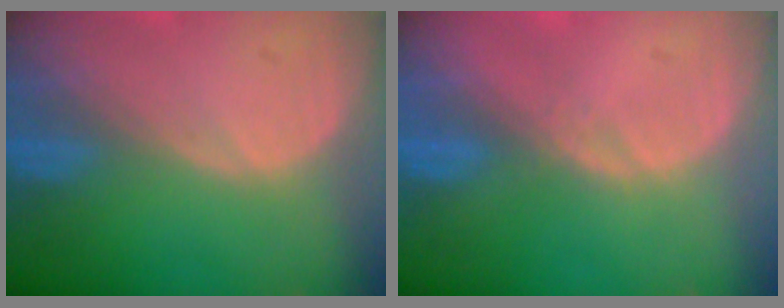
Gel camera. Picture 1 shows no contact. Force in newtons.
{"total": 0.8, "press": 0.6, "slide": 0.5}